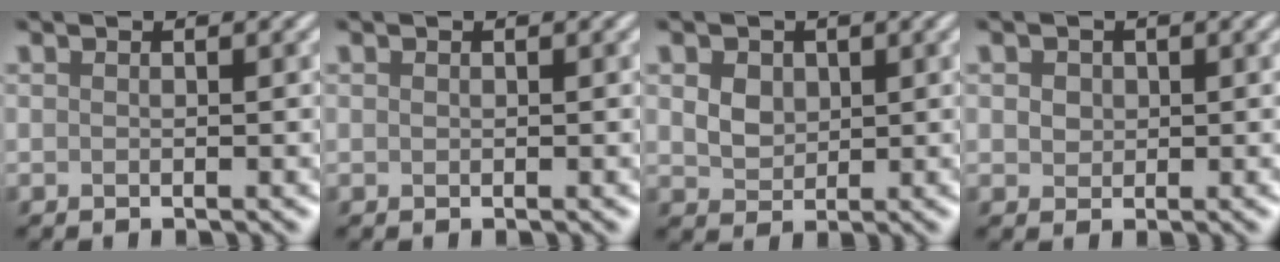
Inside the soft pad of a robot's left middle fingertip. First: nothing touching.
{"total": 0.0}
{"total": 3.6, "force": [1.4, 2.7, 1.9], "torque": [-0.048, 0.012, 0.023]}
{"total": 1.7, "force": [0.5, 1.4, 0.7], "torque": [-0.012, 0.006, 0.002]}